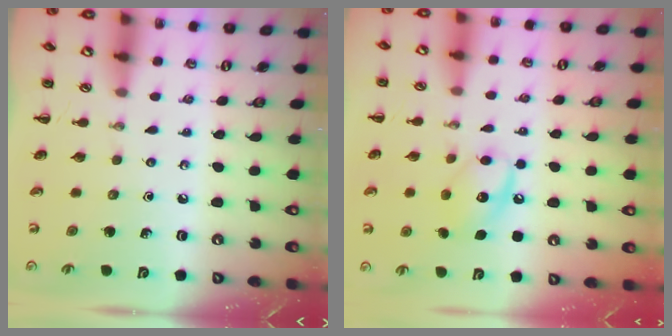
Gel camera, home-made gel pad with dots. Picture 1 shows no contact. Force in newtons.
{"total": 10.4, "press": 10.4, "slide": 1.2}